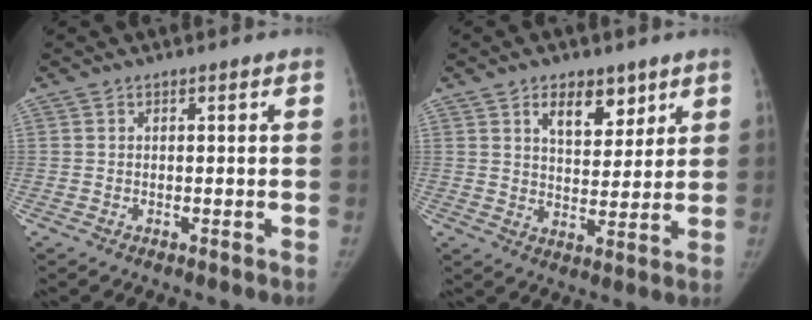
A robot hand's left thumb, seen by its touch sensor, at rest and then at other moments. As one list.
[{"total": 8.2, "force": [4.8, 4.5, 4.8], "torque": [-0.041, -0.030, 0.077]}]